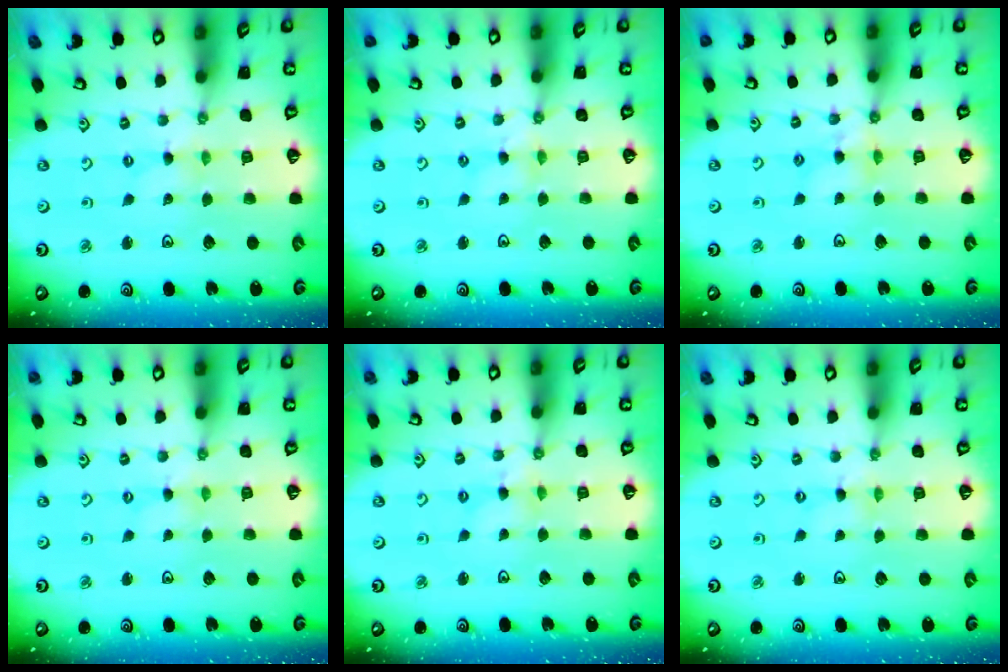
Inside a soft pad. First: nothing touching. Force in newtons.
{"total": 0.9, "press": 0.8, "slide": 0.2}
{"total": 6.2, "press": 6.2, "slide": 0.4}
{"total": 0.0}
{"total": 2.6, "press": 2.6, "slide": 0.3}
{"total": 0.0}